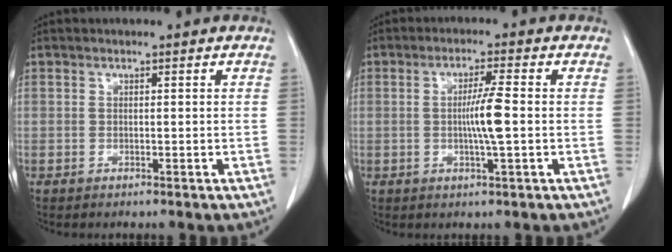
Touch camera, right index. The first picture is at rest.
{"total": 5.1, "force": [-0.3, -0.3, 5.1], "torque": [-0.092, -0.003, -0.006]}